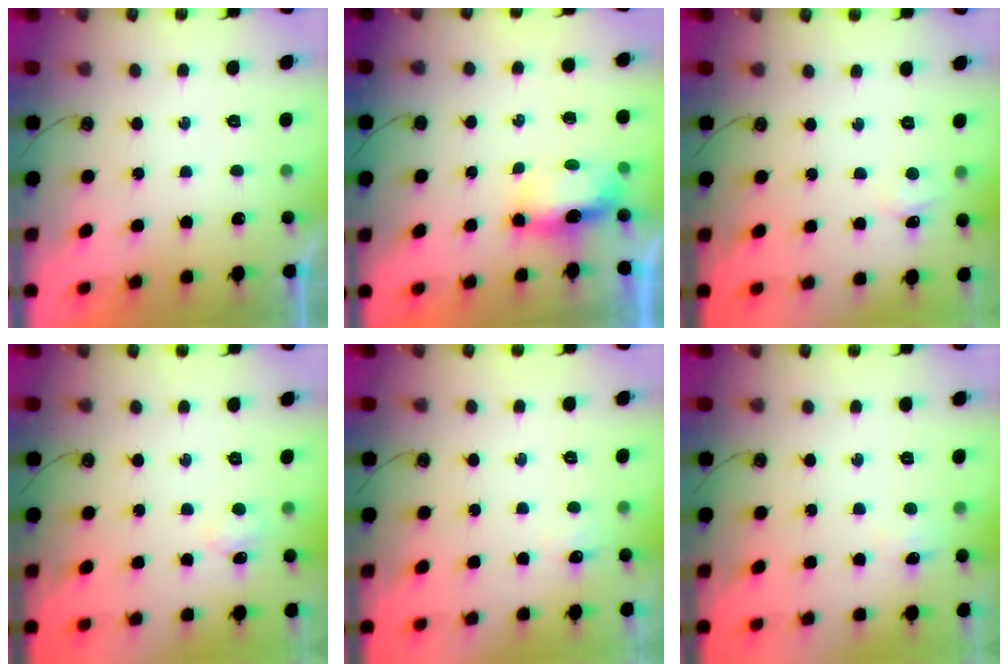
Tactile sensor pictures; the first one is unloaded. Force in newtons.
{"total": 6.3, "press": 6.3, "slide": 0.4}
{"total": 2.8, "press": 2.8, "slide": 0.3}
{"total": 6.2, "press": 6.1, "slide": 1.0}
{"total": 4.9, "press": 4.8, "slide": 1.0}
{"total": 4.6, "press": 4.5, "slide": 0.5}